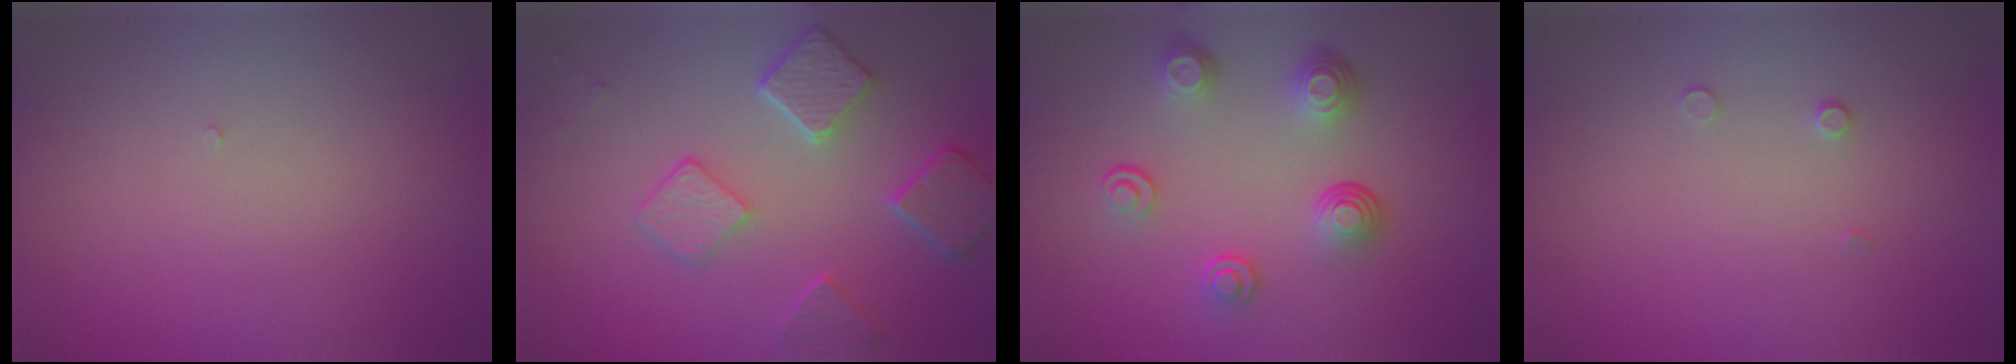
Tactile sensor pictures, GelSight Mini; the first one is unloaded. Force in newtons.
{"total": 5.0, "press": 4.0, "slide": 3.0}
{"total": 3.8, "press": 2.8, "slide": 2.7}
{"total": 0.6, "press": 0.6, "slide": 0.2}